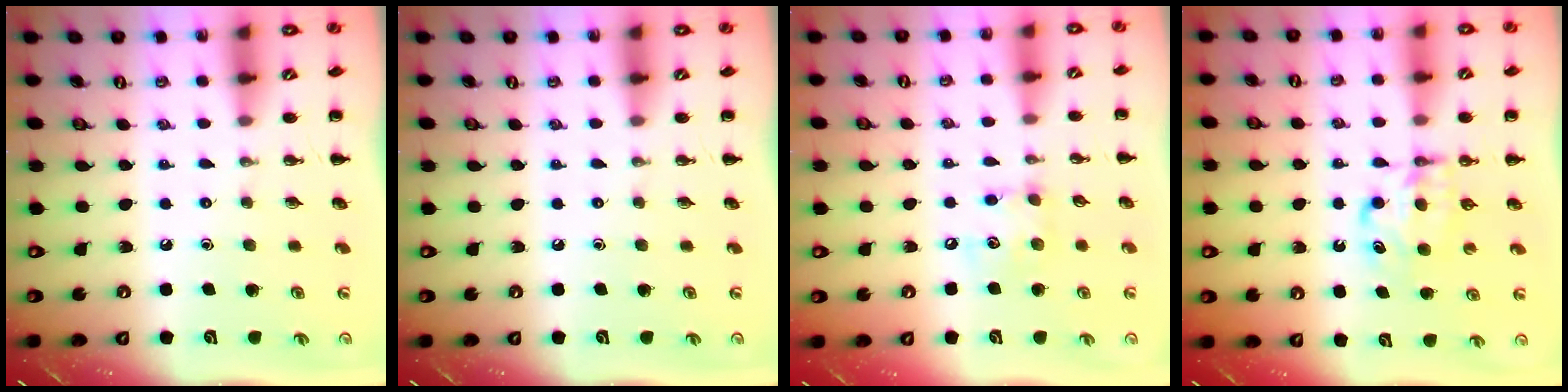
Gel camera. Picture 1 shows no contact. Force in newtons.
{"total": 0.0}
{"total": 6.8, "press": 6.8, "slide": 0.6}
{"total": 6.4, "press": 6.3, "slide": 0.6}